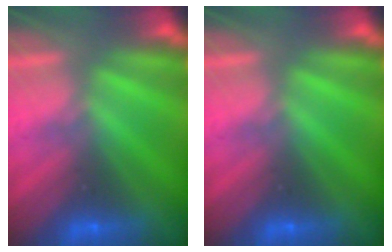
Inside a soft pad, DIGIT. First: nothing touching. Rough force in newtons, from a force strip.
{"total": 0.0}